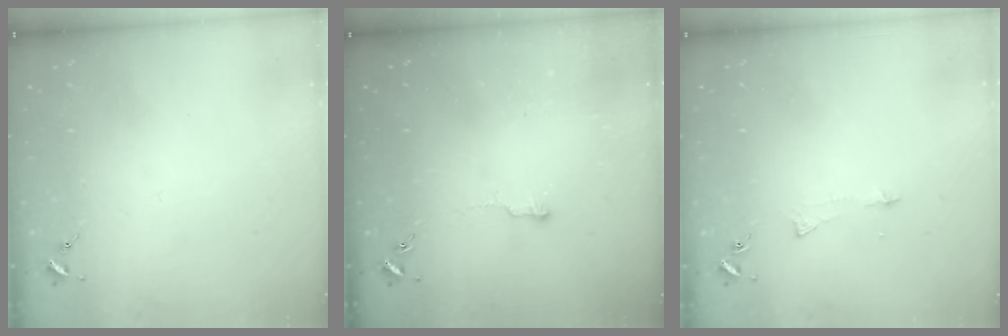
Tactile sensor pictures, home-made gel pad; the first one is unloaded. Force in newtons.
{"total": 4.1, "press": 4.0, "slide": 0.4}
{"total": 4.0, "press": 4.0, "slide": 0.3}